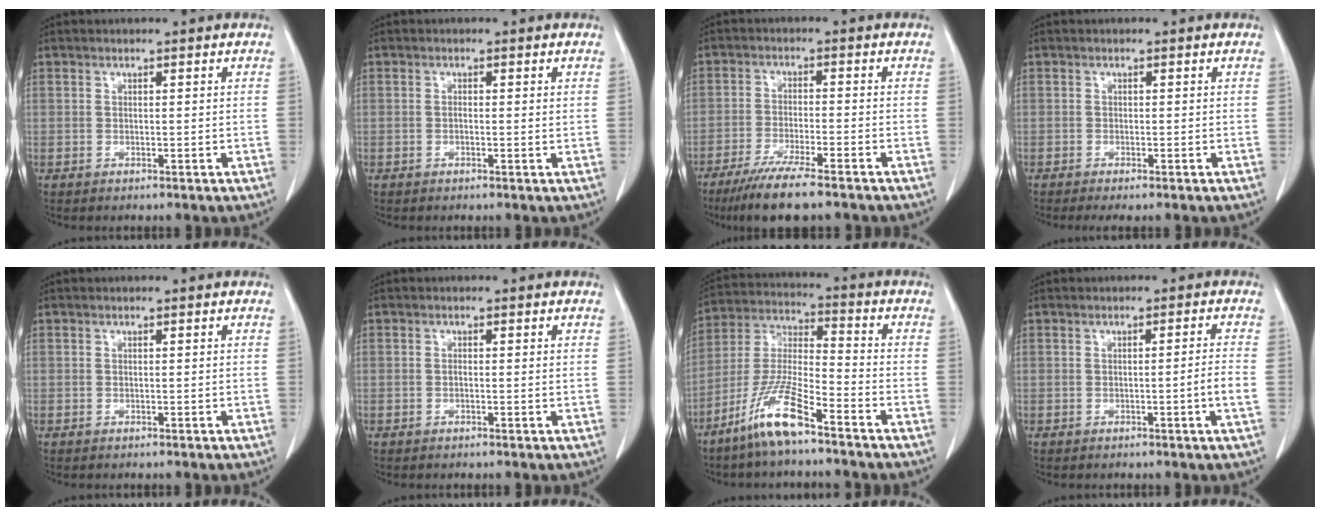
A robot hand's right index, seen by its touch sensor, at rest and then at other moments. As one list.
[{"total": 1.0, "force": [0.0, 0.2, 1.0], "torque": [-0.017, 0.000, 0.000]}, {"total": 9.0, "force": [-7.0, 0.3, 5.7], "torque": [-0.094, -0.023, -0.118]}, {"total": 2.2, "force": [-1.8, 0.0, 1.3], "torque": [-0.020, -0.006, -0.027]}, {"total": 0.0}, {"total": 0.8, "force": [0.0, 0.2, 0.8], "torque": [-0.016, -0.001, 0.001]}, {"total": 11.0, "force": [-7.3, 1.0, 8.1], "torque": [-0.174, -0.019, -0.148]}, {"total": 2.9, "force": [-0.9, -0.9, 2.6], "torque": [-0.040, -0.004, -0.013]}]